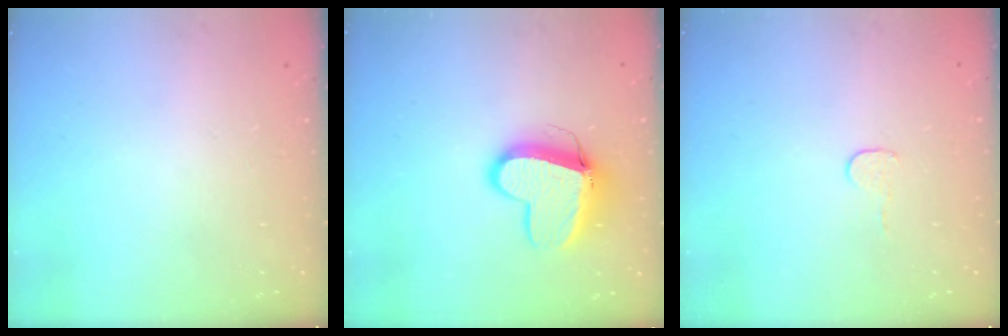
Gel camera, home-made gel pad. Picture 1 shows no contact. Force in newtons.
{"total": 11.7, "press": 11.6, "slide": 1.3}
{"total": 3.7, "press": 3.7, "slide": 0.3}